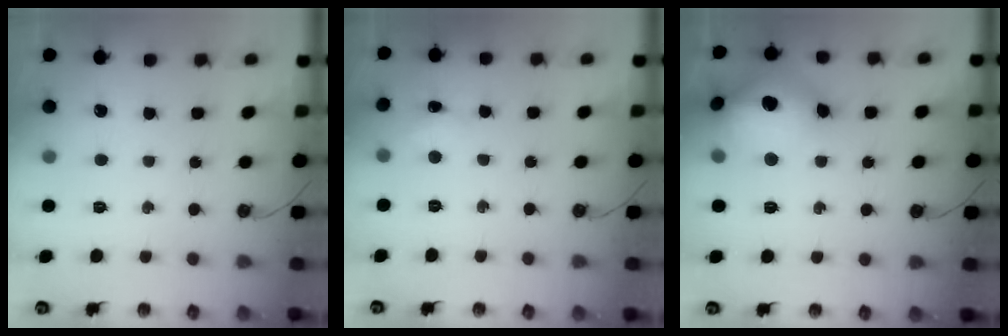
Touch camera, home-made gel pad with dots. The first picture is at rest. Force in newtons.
{"total": 2.7, "press": 2.6, "slide": 0.5}
{"total": 20.3, "press": 19.8, "slide": 4.4}